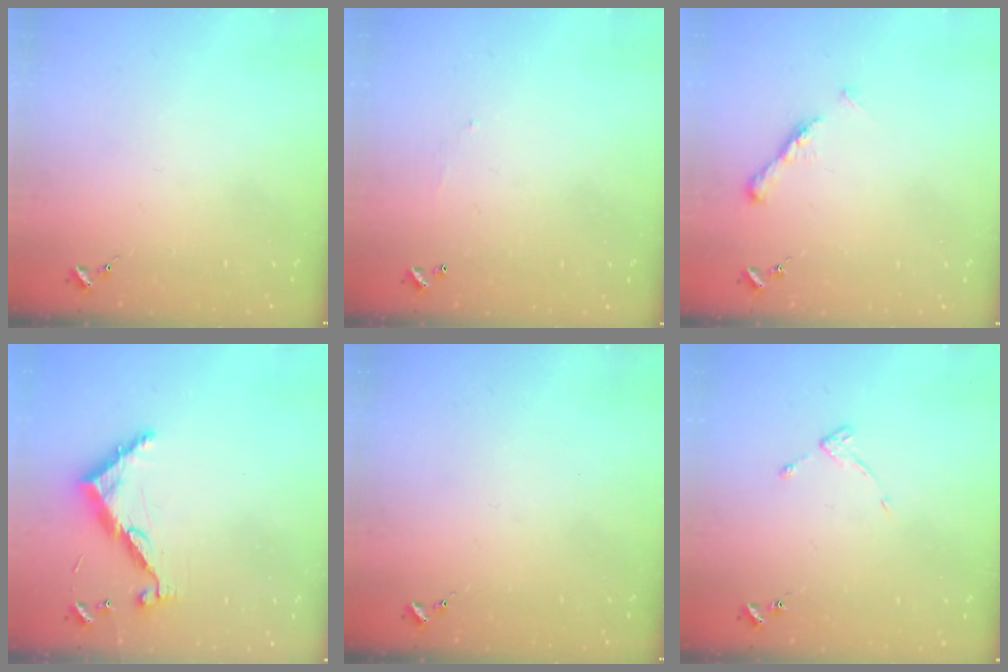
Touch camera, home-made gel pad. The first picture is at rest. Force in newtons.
{"total": 3.8, "press": 3.8, "slide": 0.1}
{"total": 6.8, "press": 6.7, "slide": 0.6}
{"total": 9.0, "press": 9.0, "slide": 0.5}
{"total": 0.0}
{"total": 3.6, "press": 3.6, "slide": 0.6}